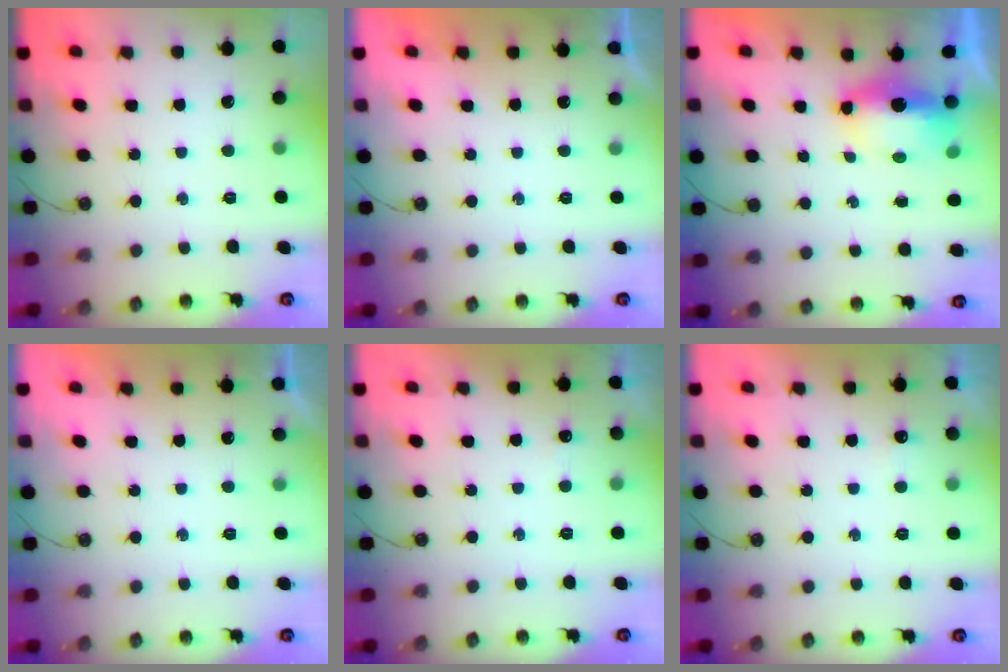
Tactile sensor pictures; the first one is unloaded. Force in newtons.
{"total": 0.0}
{"total": 11.5, "press": 8.0, "slide": 8.3}
{"total": 0.0}
{"total": 3.2, "press": 3.1, "slide": 0.7}
{"total": 2.8, "press": 2.7, "slide": 0.4}